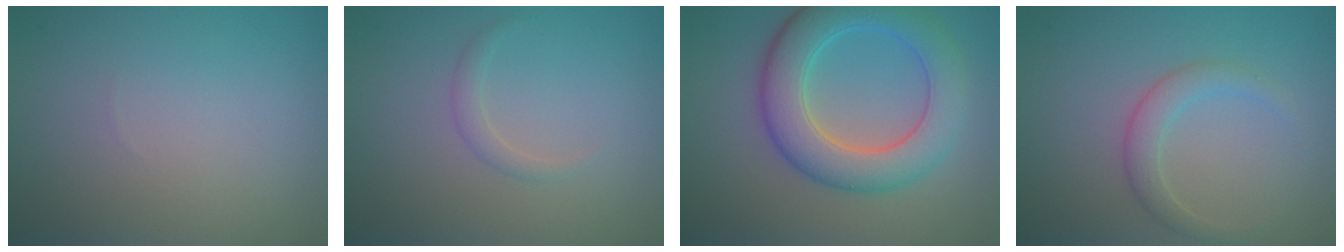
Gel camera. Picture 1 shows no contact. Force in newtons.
{"total": 1.1, "press": 1.1, "slide": 0.1}
{"total": 7.5, "press": 7.5, "slide": 0.3}
{"total": 2.3, "press": 2.3, "slide": 0.1}